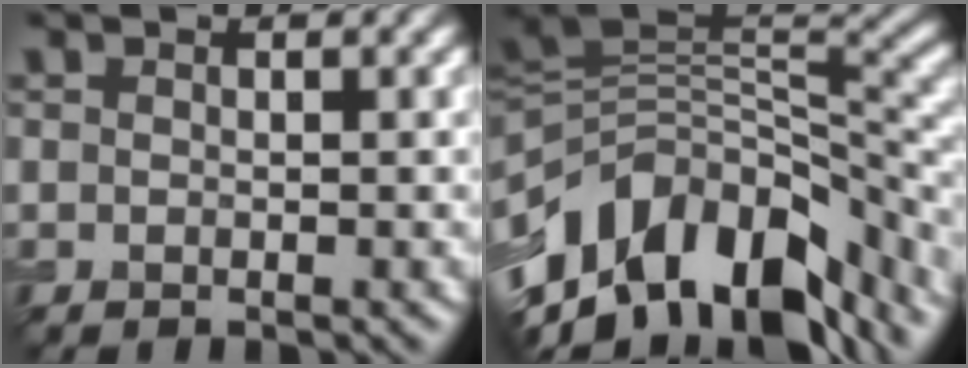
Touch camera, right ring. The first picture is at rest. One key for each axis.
{"total": 13.3, "fx": -6.8, "fy": 7.2, "fz": 9.0, "tx": -0.168, "ty": 0.016, "tz": -0.116}